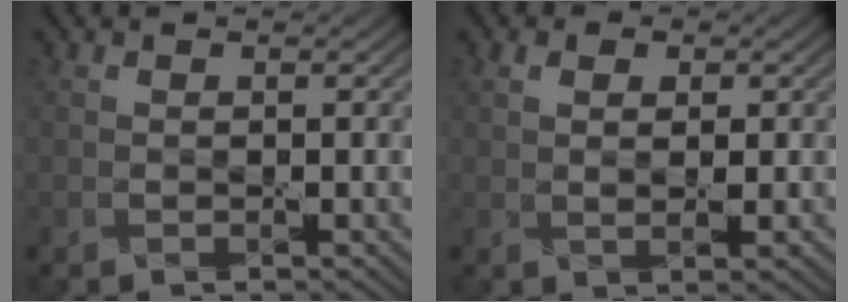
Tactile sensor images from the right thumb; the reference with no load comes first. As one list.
[{"total": 3.0, "force": [0.9, 1.5, 2.5], "torque": [-0.037, -0.007, 0.013]}]